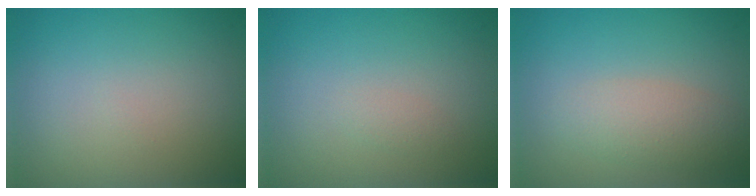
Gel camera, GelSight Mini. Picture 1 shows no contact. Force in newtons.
{"total": 0.6, "press": 0.6, "slide": 0.0}
{"total": 2.9, "press": 2.9, "slide": 0.1}